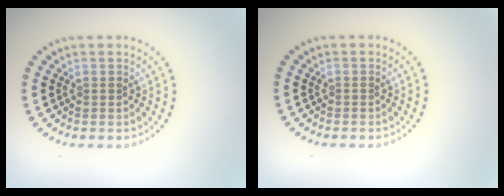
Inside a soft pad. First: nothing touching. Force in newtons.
{"total": 0.0}